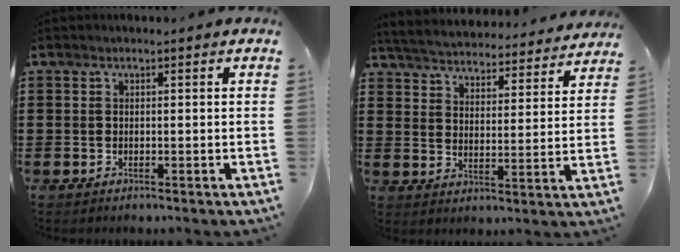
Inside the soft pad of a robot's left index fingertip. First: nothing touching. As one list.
[{"total": 4.2, "force": [4.2, 0.0, 0.1], "torque": [-0.027, -0.034, 0.067]}]